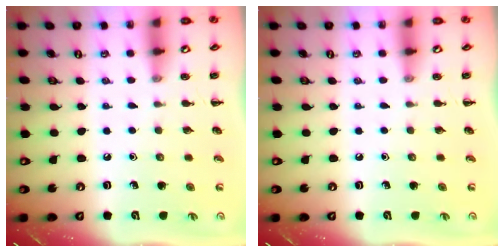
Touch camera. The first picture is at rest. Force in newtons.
{"total": 0.0}